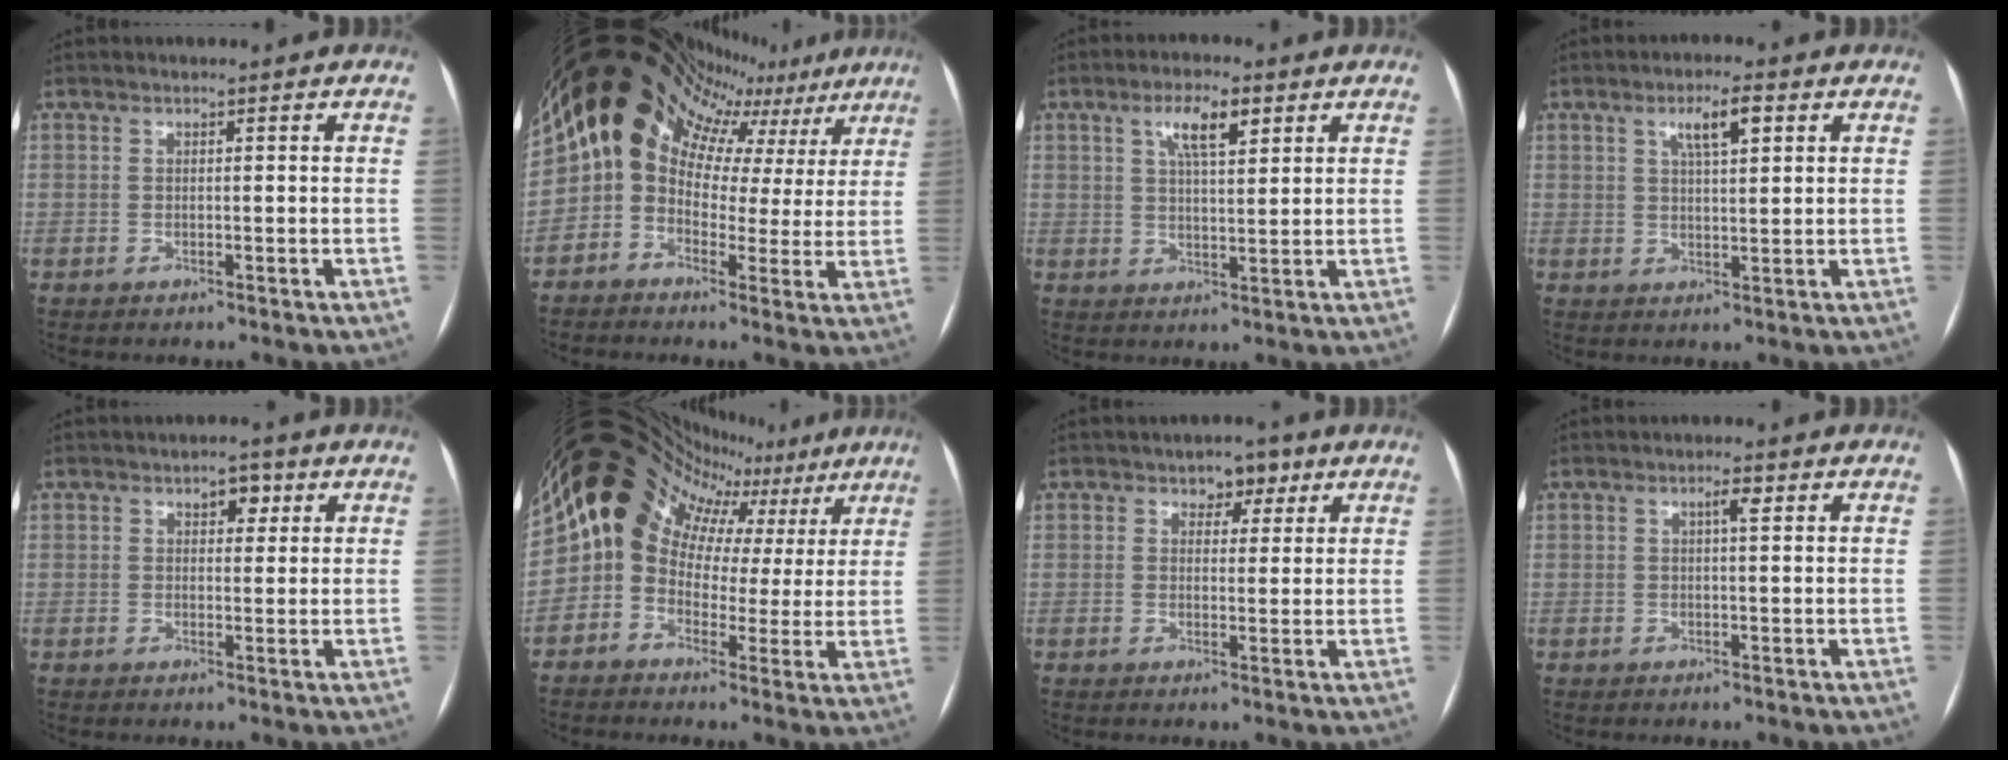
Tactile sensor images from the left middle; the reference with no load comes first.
{"total": 18.2, "force": [10.8, 11.6, 8.9], "torque": [-0.163, 0.084, 0.136]}
{"total": 6.2, "force": [3.2, 1.6, 5.1], "torque": [-0.095, 0.009, 0.055]}
{"total": 5.1, "force": [2.4, 1.0, 4.4], "torque": [-0.079, 0.008, 0.043]}
{"total": 3.1, "force": [1.5, 1.7, 2.1], "torque": [-0.029, 0.010, 0.020]}
{"total": 15.4, "force": [8.1, 11.1, 6.8], "torque": [-0.112, 0.067, 0.099]}
{"total": 3.7, "force": [2.1, 2.3, 2.0], "torque": [-0.020, 0.010, 0.028]}
{"total": 1.9, "force": [0.7, 0.3, 1.7], "torque": [-0.030, 0.005, 0.010]}